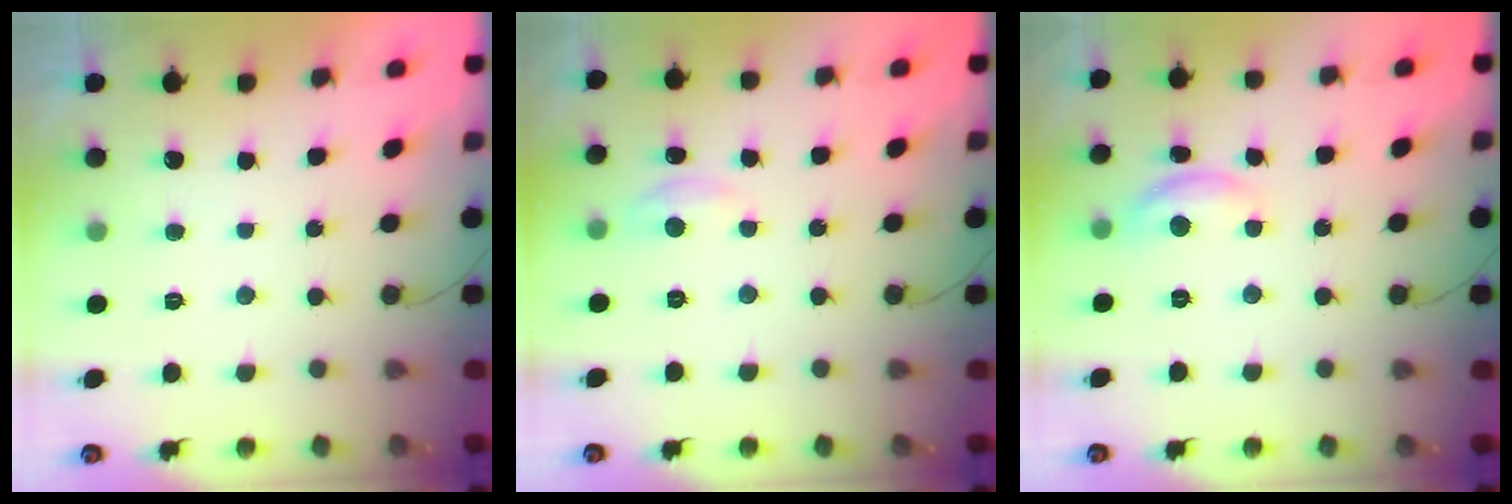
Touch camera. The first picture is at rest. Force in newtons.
{"total": 2.9, "press": 2.9, "slide": 0.3}
{"total": 8.7, "press": 8.7, "slide": 0.3}